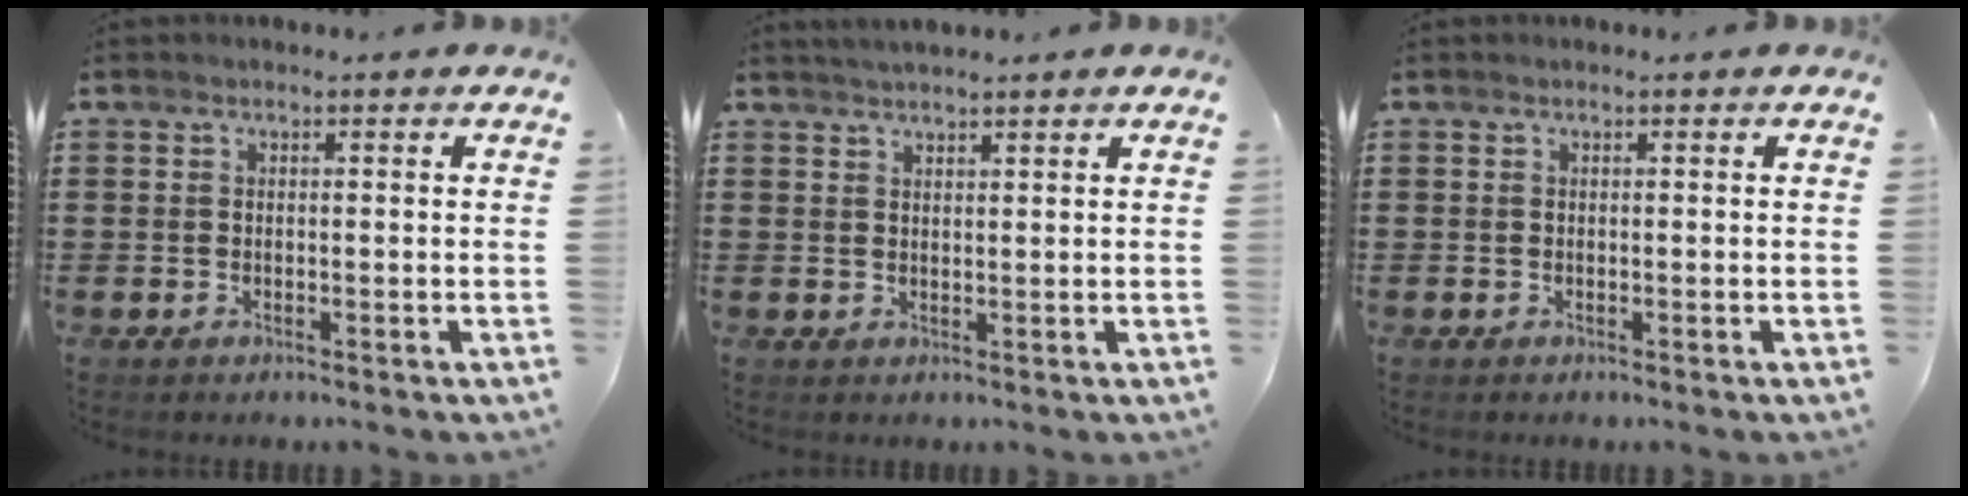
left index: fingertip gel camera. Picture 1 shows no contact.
{"total": 1.5, "force": [1.5, 0.1, 0.2], "torque": [-0.007, 0.004, 0.029]}
{"total": 0.0}